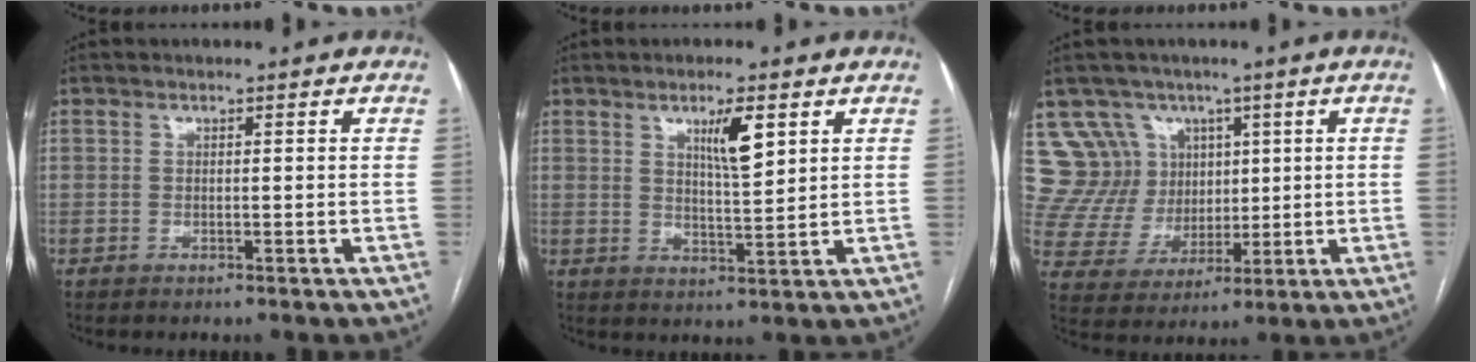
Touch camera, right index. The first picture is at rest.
{"total": 5.6, "force": [2.7, 0.8, 4.9], "torque": [-0.085, -0.003, 0.047]}
{"total": 10.6, "force": [5.5, 9.1, 0.9], "torque": [-0.034, 0.047, 0.115]}